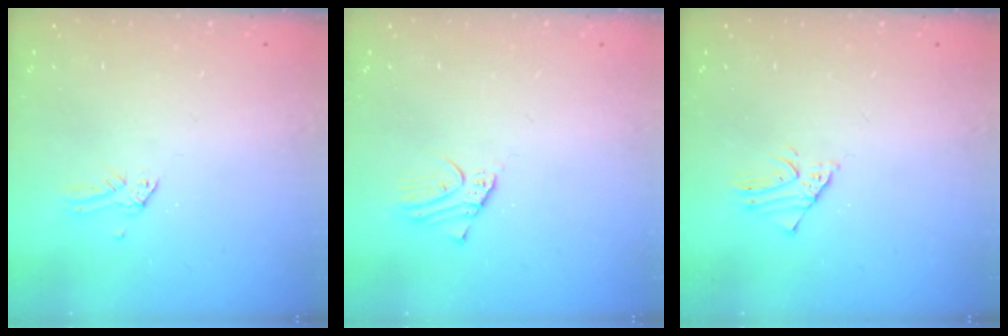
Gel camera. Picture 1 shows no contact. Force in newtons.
{"total": 2.5, "press": 2.5, "slide": 0.2}
{"total": 1.6, "press": 1.6, "slide": 0.1}